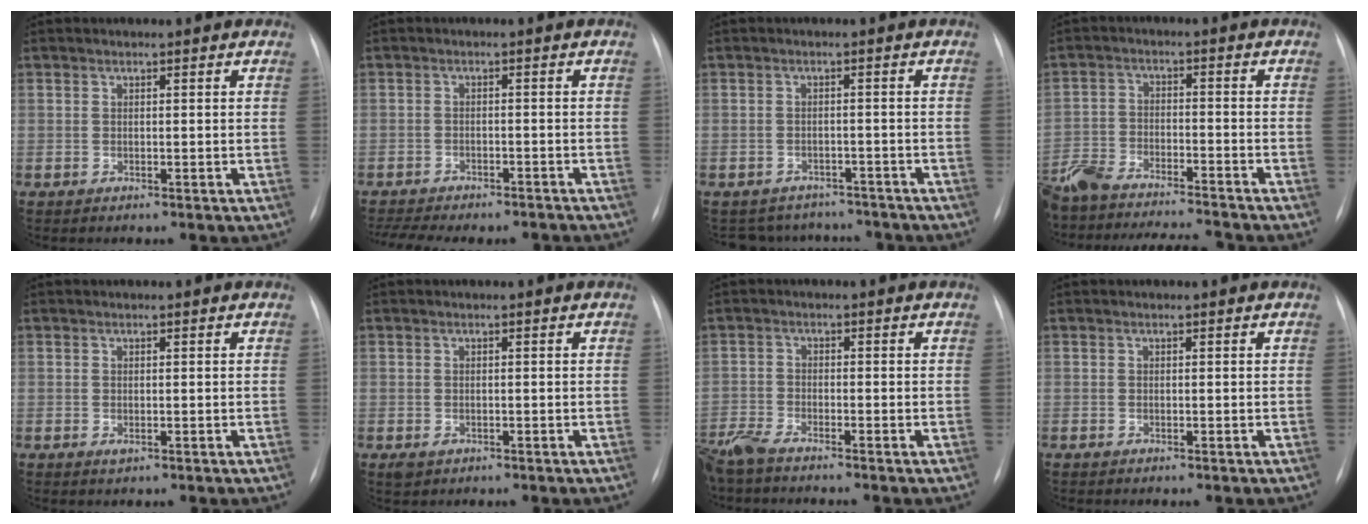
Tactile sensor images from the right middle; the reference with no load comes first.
{"total": 11.1, "force": [-9.8, 3.2, 4.1], "torque": [-0.073, 0.005, -0.128]}
{"total": 7.8, "force": [-7.1, 3.1, 0.3], "torque": [-0.001, 0.019, -0.084]}
{"total": 16.9, "force": [-15.4, 2.1, 6.7], "torque": [-0.140, -0.007, -0.245]}
{"total": 0.6, "force": [-0.1, 0.3, 0.5], "torque": [-0.009, -0.003, 0.001]}
{"total": 1.3, "force": [-0.5, 1.0, 0.6], "torque": [-0.010, 0.001, -0.002]}
{"total": 5.0, "force": [-4.5, 0.2, 2.2], "torque": [-0.044, -0.016, -0.091]}
{"total": 0.0}